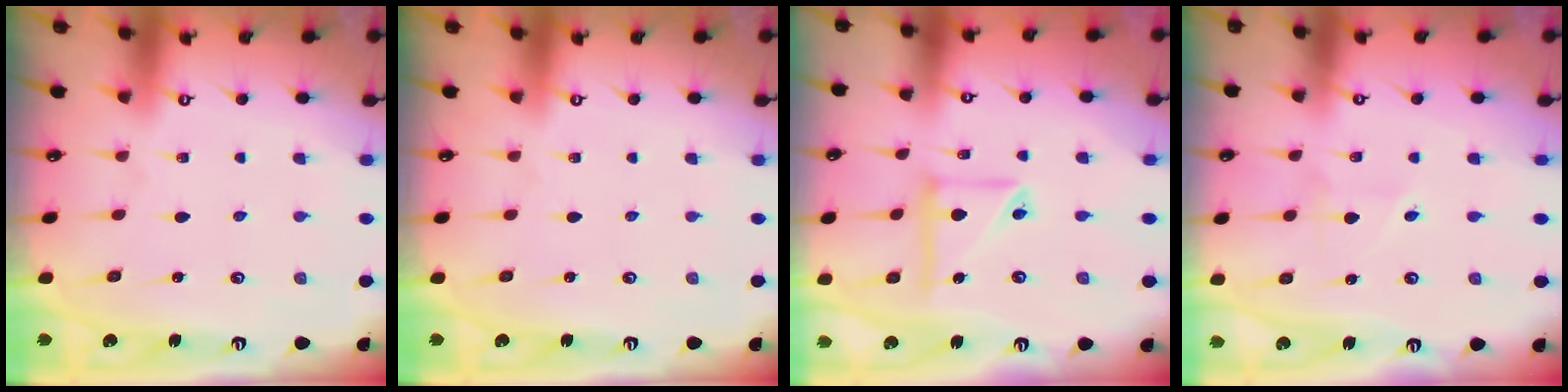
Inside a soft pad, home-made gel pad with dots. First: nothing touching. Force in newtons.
{"total": 0.0}
{"total": 11.2, "press": 11.1, "slide": 1.1}
{"total": 3.2, "press": 3.1, "slide": 0.5}